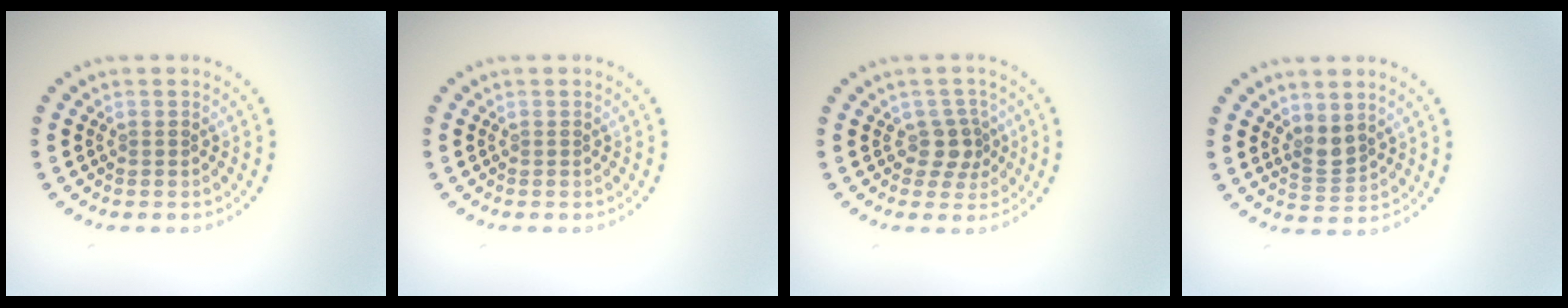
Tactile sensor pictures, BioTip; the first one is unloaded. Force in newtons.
{"total": 0.0}
{"total": 2.3, "press": 1.9, "slide": 1.4}
{"total": 2.2, "press": 1.8, "slide": 1.2}